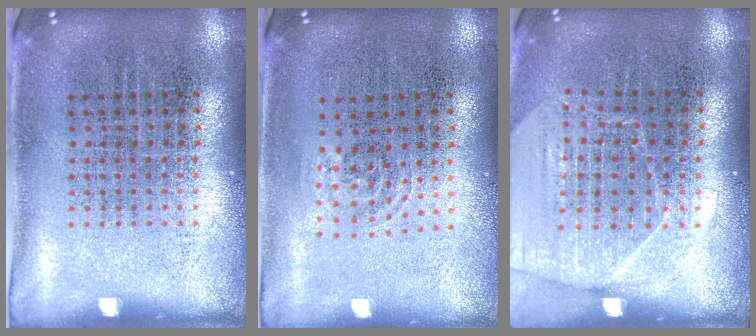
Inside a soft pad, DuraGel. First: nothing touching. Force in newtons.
{"total": 0.8, "press": 0.6, "slide": 0.6}
{"total": 1.6, "press": 1.6, "slide": 0.1}